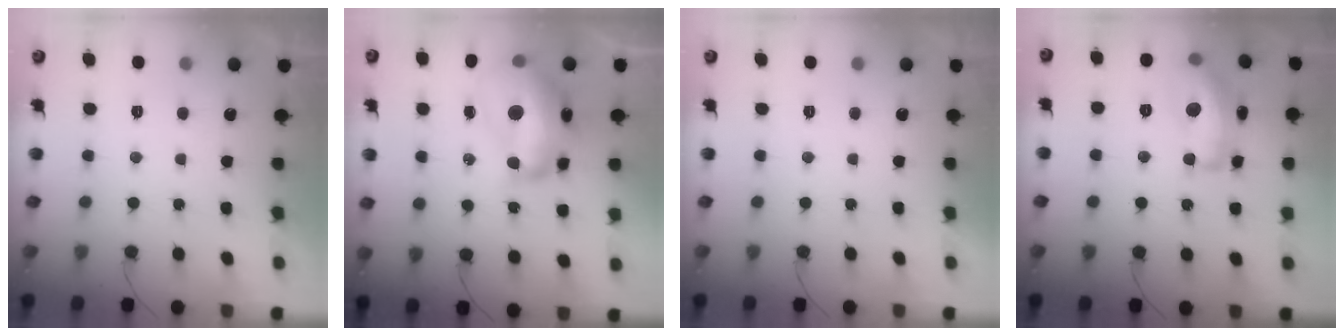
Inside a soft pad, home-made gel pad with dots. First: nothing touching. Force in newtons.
{"total": 19.6, "press": 19.6, "slide": 1.4}
{"total": 0.0}
{"total": 16.5, "press": 16.5, "slide": 1.0}